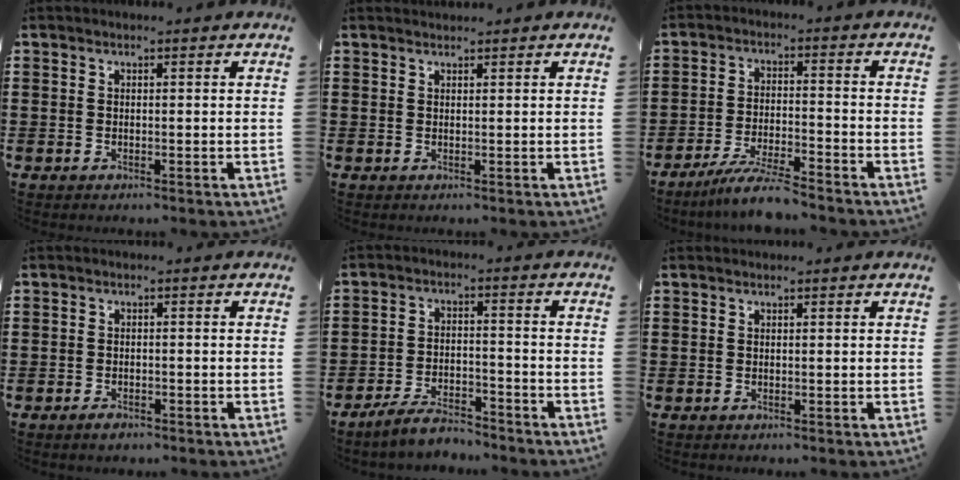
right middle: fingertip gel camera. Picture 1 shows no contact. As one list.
[{"total": 0.7, "force": [0.7, 0.1, 0.0], "torque": [-0.002, 0.000, 0.013]}, {"total": 6.3, "force": [-5.6, -0.1, 2.8], "torque": [-0.062, -0.012, -0.108]}, {"total": 1.3, "force": [-1.1, 0.5, 0.5], "torque": [-0.012, -0.001, -0.022]}, {"total": 5.2, "force": [-4.8, 0.8, 1.8], "torque": [-0.043, 0.003, -0.096]}, {"total": 0.0}]